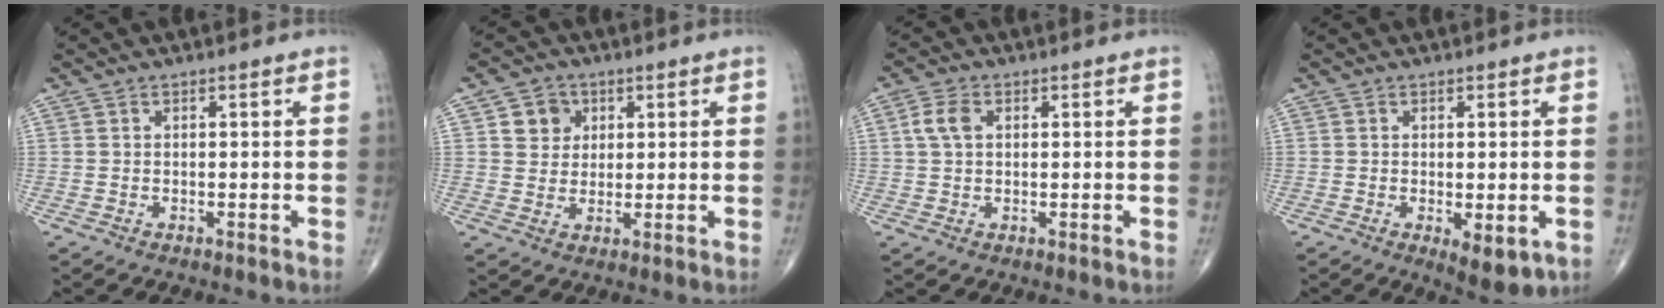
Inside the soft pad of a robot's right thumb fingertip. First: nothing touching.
{"total": 5.3, "force": [1.9, 4.7, 1.7], "torque": [-0.002, -0.004, 0.029]}
{"total": 3.9, "force": [1.0, 2.5, 2.8], "torque": [-0.063, 0.006, 0.016]}
{"total": 5.4, "force": [-1.3, 2.2, 4.7], "torque": [-0.060, -0.014, -0.011]}